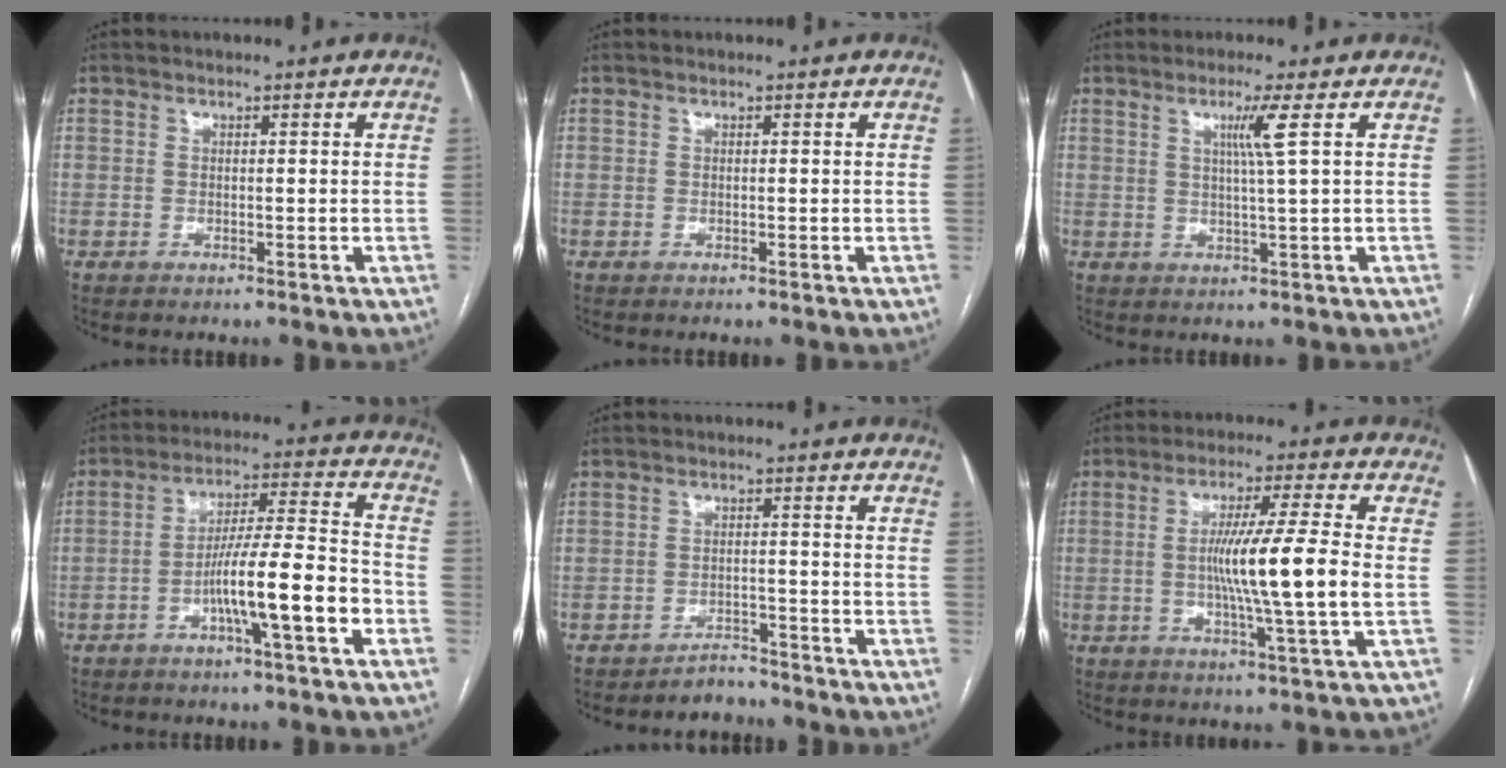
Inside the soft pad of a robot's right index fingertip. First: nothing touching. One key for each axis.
{"total": 0.0}
{"total": 3.8, "fx": 1.3, "fy": -1.3, "fz": 3.3, "tx": -0.064, "ty": -0.004, "tz": 0.026}
{"total": 12.2, "fx": -4.7, "fy": 0.5, "fz": 11.2, "tx": -0.191, "ty": 0.010, "tz": -0.077}
{"total": 3.0, "fx": -2.8, "fy": 0.9, "fz": -0.3, "tx": 0.006, "ty": -0.001, "tz": -0.042}
{"total": 11.8, "fx": -0.6, "fy": -1.1, "fz": 11.7, "tx": -0.206, "ty": -0.006, "tz": -0.015}